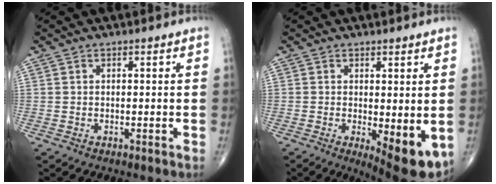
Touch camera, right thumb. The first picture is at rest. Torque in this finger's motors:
{"motor_torque": [-0.24, 0.65, 0.09, -0.09, 0.06]}